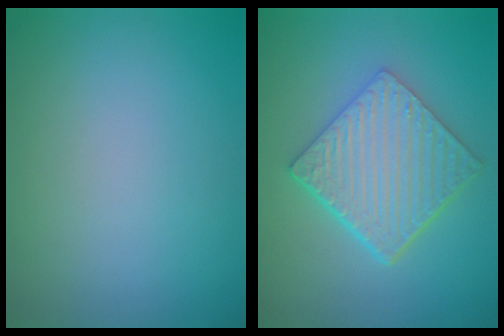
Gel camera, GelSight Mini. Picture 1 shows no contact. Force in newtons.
{"total": 6.4, "press": 4.6, "slide": 4.4}